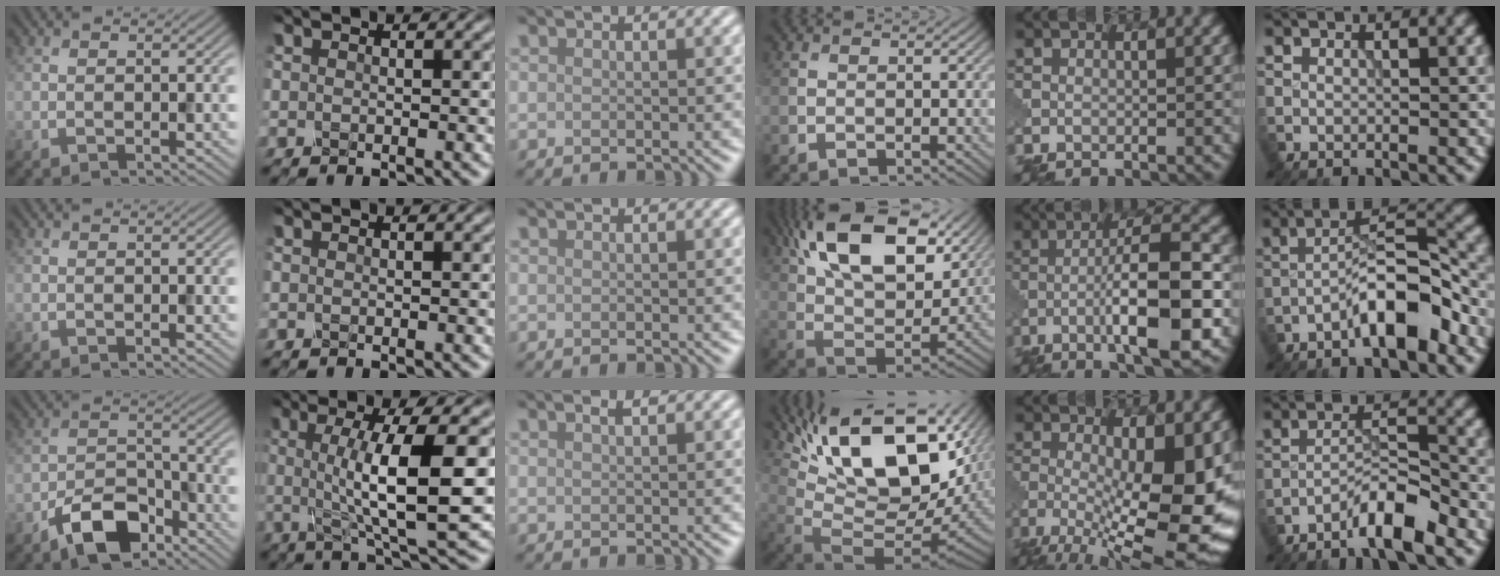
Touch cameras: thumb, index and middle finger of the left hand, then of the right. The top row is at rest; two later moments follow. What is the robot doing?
{"motion": "disassemble", "object": "glue stick"}